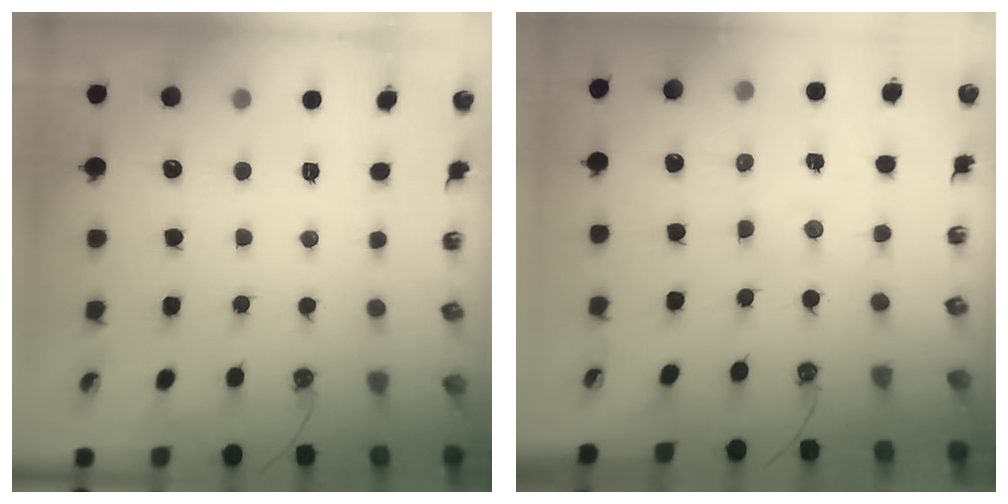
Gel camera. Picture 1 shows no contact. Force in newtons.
{"total": 1.6, "press": 1.5, "slide": 0.3}